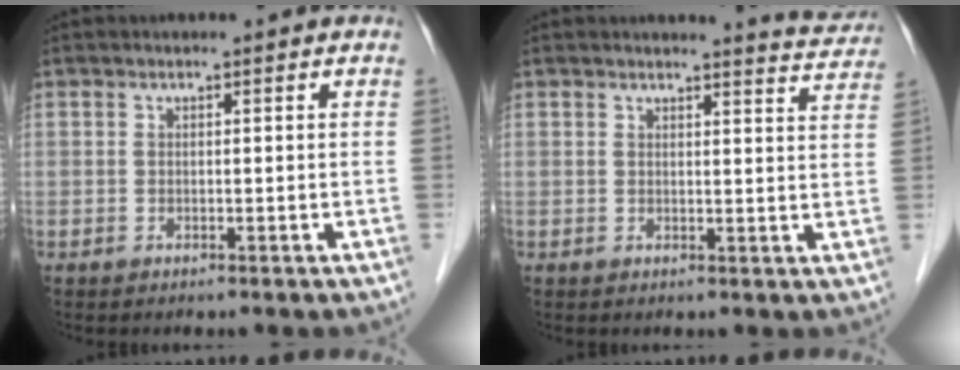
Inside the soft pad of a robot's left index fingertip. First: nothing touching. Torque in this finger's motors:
{"motor_torque": [0.17, -0.29, -0.02, -0.02]}